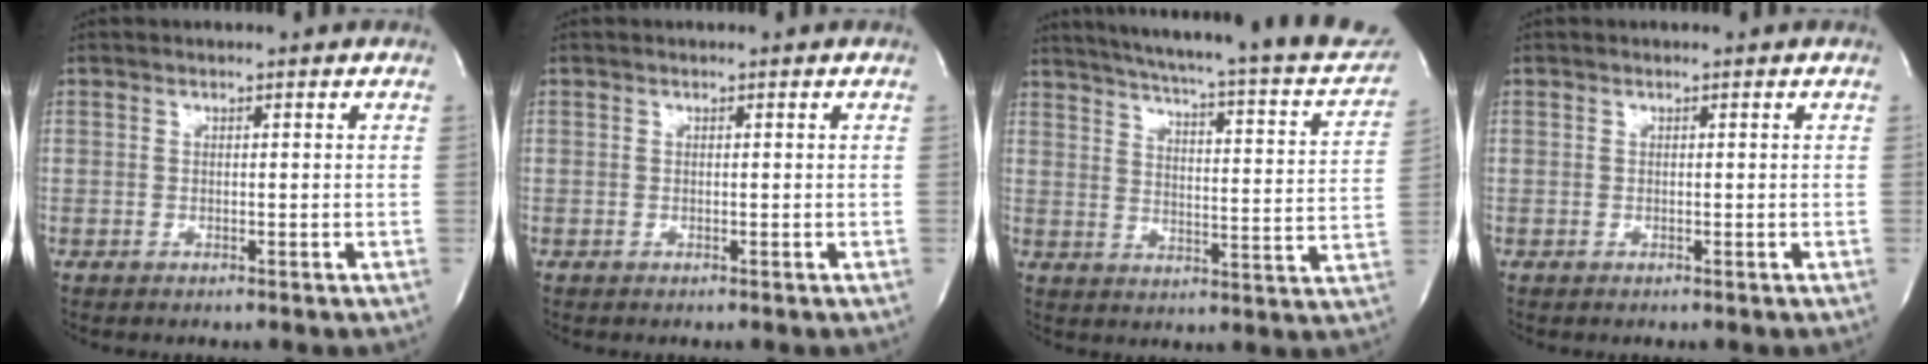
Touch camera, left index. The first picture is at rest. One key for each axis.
{"total": 0.0}
{"total": 27.0, "fx": 23.4, "fy": 3.4, "fz": 13.0, "tx": -0.197, "ty": -0.051, "tz": 0.281}
{"total": 0.0}